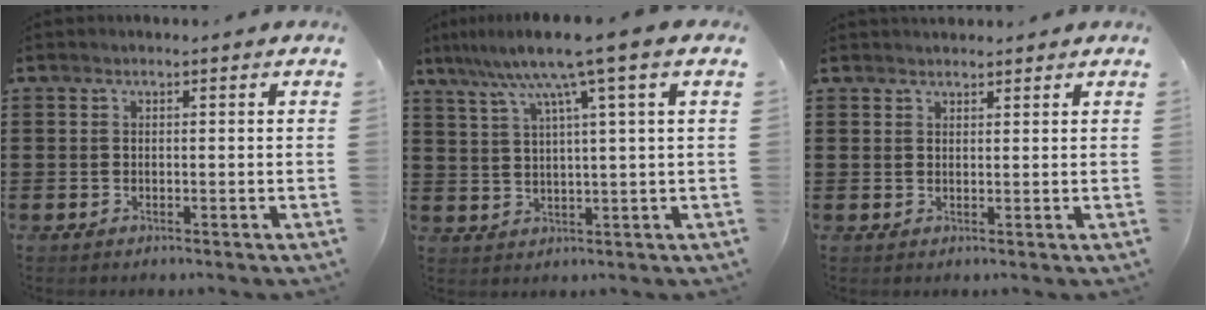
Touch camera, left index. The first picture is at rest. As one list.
[{"total": 8.5, "force": [4.8, -0.6, 7.0], "torque": [-0.149, -0.014, 0.076]}, {"total": 1.4, "force": [1.3, 0.3, 0.0], "torque": [-0.004, 0.001, 0.027]}]